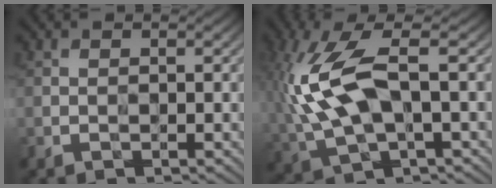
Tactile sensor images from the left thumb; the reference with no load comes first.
{"total": 12.5, "force": [1.8, 5.6, 11.0], "torque": [-0.275, 0.003, 0.036]}